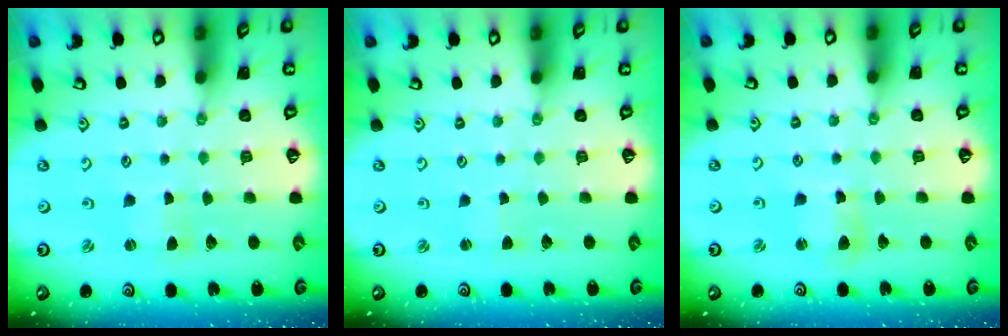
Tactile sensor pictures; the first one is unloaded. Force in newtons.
{"total": 1.4, "press": 1.4, "slide": 0.3}
{"total": 4.1, "press": 4.0, "slide": 0.5}